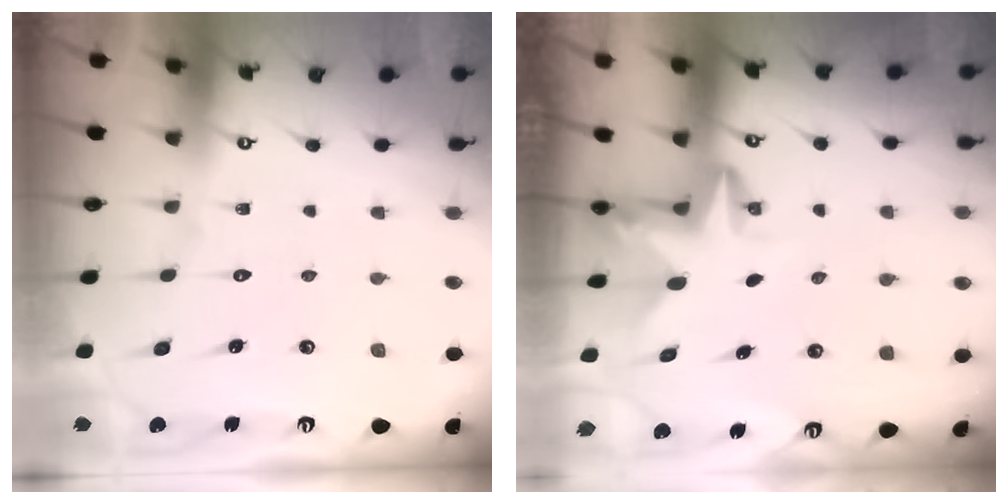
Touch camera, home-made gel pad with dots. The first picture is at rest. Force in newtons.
{"total": 3.2, "press": 3.2, "slide": 0.1}